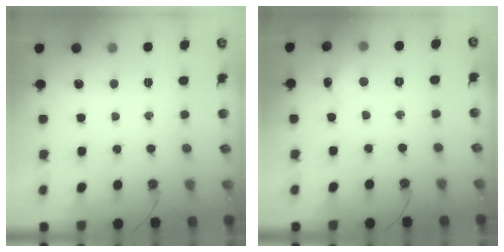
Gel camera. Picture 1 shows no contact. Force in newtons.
{"total": 2.6, "press": 2.6, "slide": 0.4}